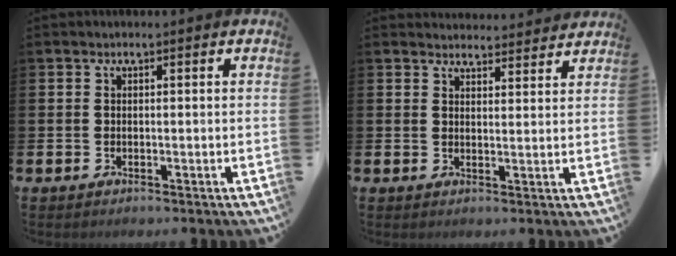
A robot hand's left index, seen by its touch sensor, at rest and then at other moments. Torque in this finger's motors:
{"motor_torque": [0.87, -1.27, 0.06, -0.02]}